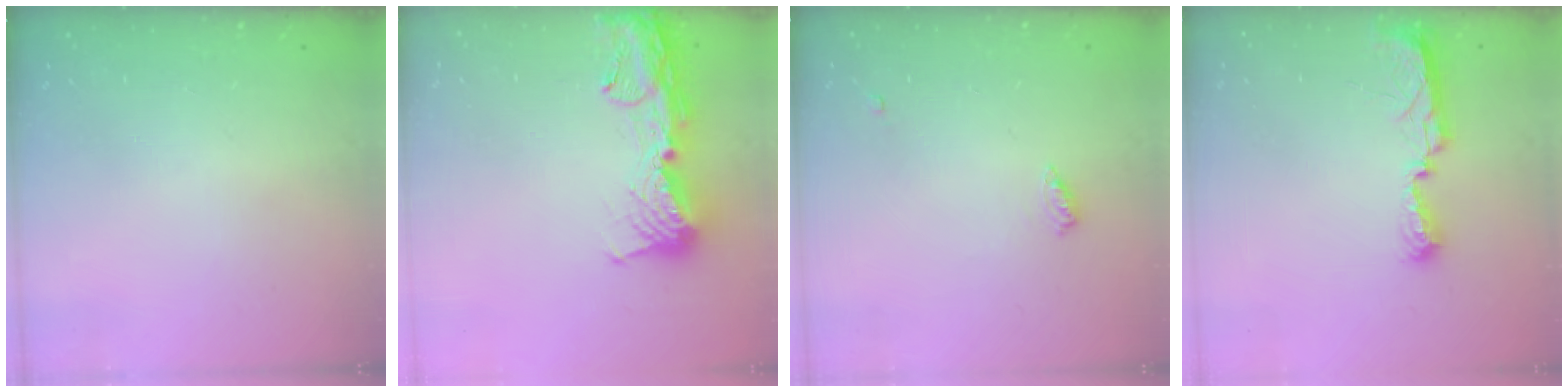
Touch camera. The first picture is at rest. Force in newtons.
{"total": 15.6, "press": 15.5, "slide": 1.6}
{"total": 4.5, "press": 4.5, "slide": 0.4}
{"total": 8.0, "press": 7.9, "slide": 1.1}